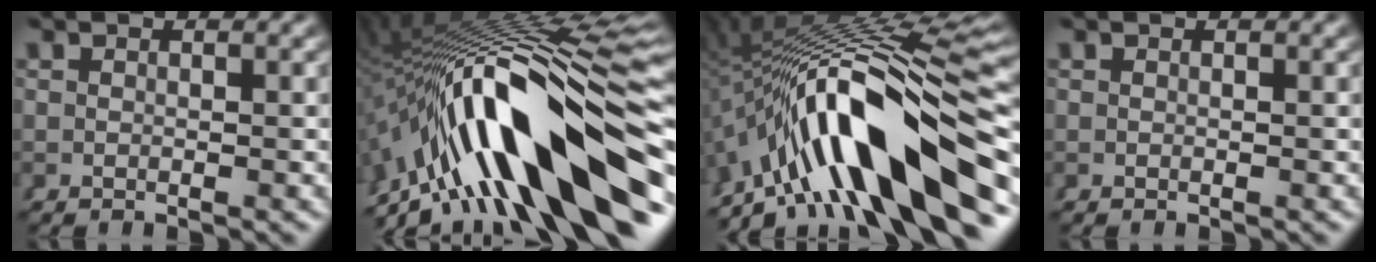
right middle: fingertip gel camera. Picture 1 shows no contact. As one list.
[{"total": 19.9, "force": [-4.0, 9.5, 17.1], "torque": [-0.275, 0.004, -0.053]}, {"total": 18.0, "force": [-3.3, 9.0, 15.3], "torque": [-0.254, 0.002, -0.044]}, {"total": 0.0}]